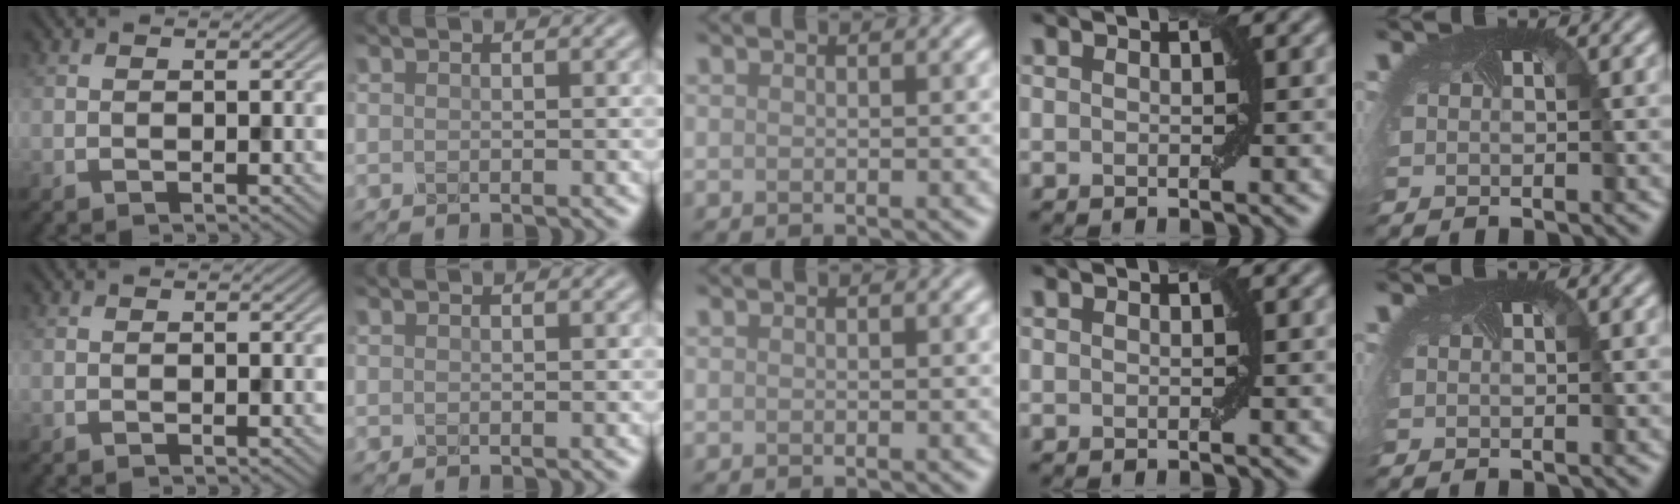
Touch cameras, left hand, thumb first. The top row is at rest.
{}